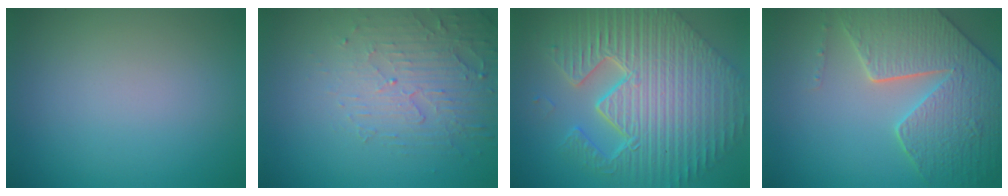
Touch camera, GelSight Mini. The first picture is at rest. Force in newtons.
{"total": 5.0, "press": 3.3, "slide": 3.8}
{"total": 12.5, "press": 8.2, "slide": 9.5}
{"total": 7.6, "press": 6.2, "slide": 4.5}